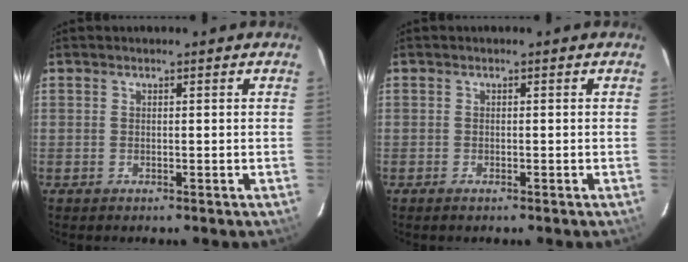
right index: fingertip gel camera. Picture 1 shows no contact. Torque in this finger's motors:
{"motor_torque": [-0.06, -0.06, 0.06, 0.01]}